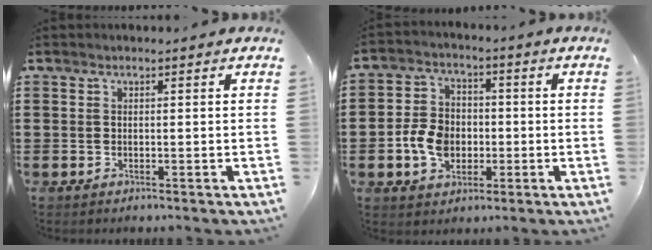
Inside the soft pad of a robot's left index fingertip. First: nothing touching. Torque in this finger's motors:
{"motor_torque": [0.84, 0.77, 0.66, 0.12]}